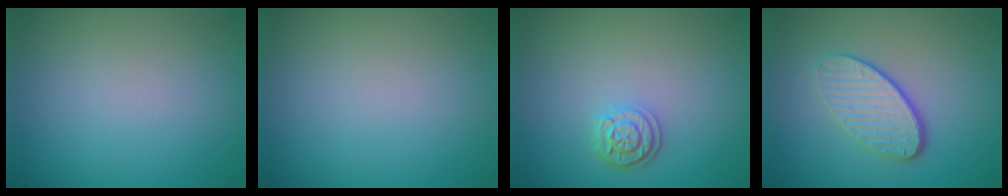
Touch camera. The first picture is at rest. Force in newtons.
{"total": 0.0}
{"total": 2.4, "press": 2.1, "slide": 1.2}
{"total": 4.1, "press": 3.0, "slide": 2.7}